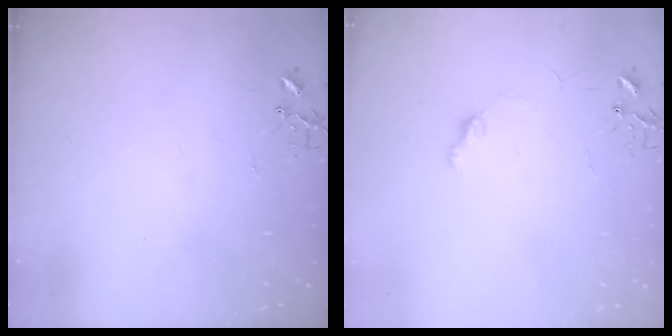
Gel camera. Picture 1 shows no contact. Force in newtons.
{"total": 5.8, "press": 5.7, "slide": 0.6}